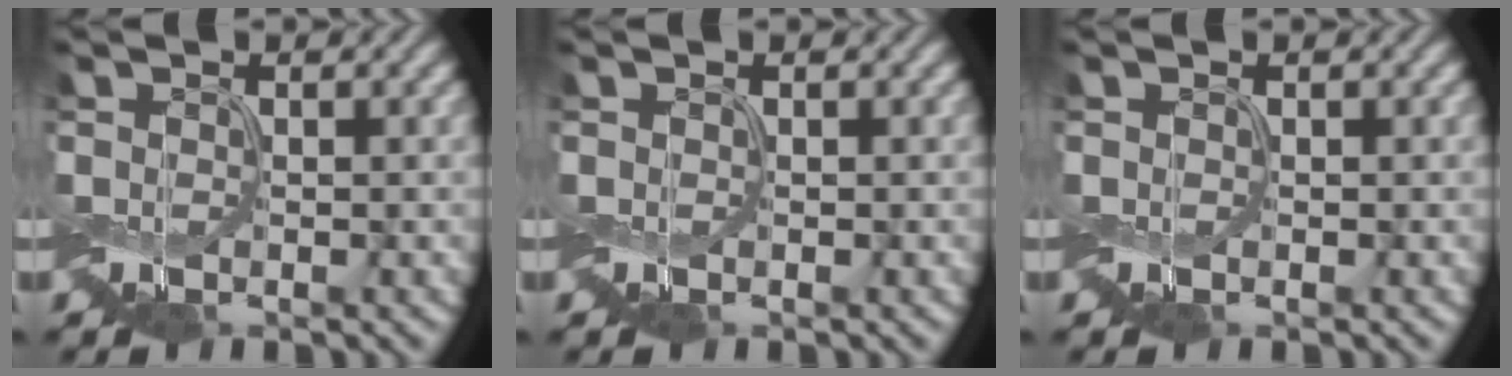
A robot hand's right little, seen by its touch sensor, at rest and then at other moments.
{"total": 0.0}
{"total": 0.0}